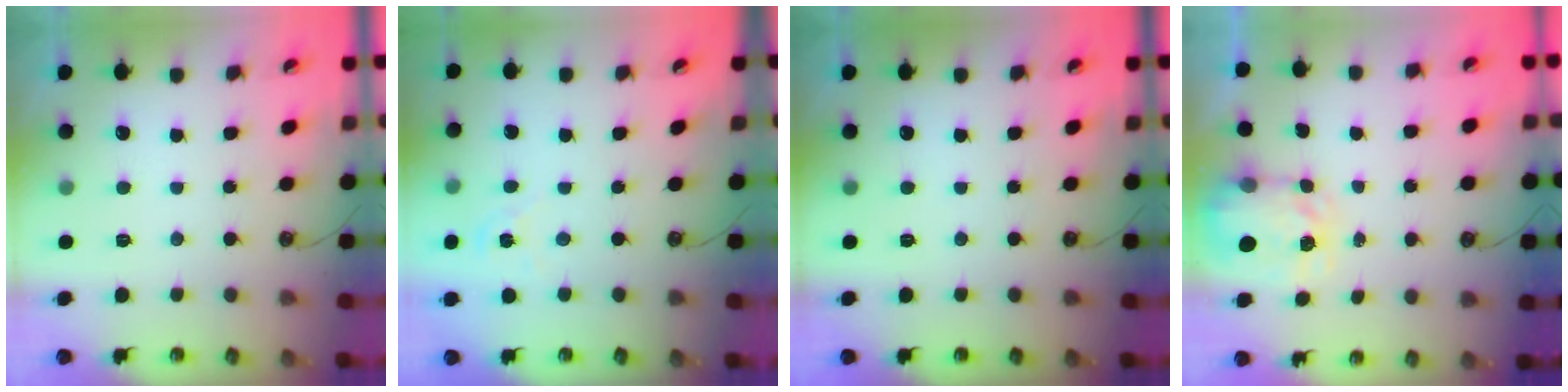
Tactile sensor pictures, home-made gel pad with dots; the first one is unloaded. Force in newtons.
{"total": 1.8, "press": 1.8, "slide": 0.3}
{"total": 0.0}
{"total": 3.8, "press": 3.7, "slide": 0.5}